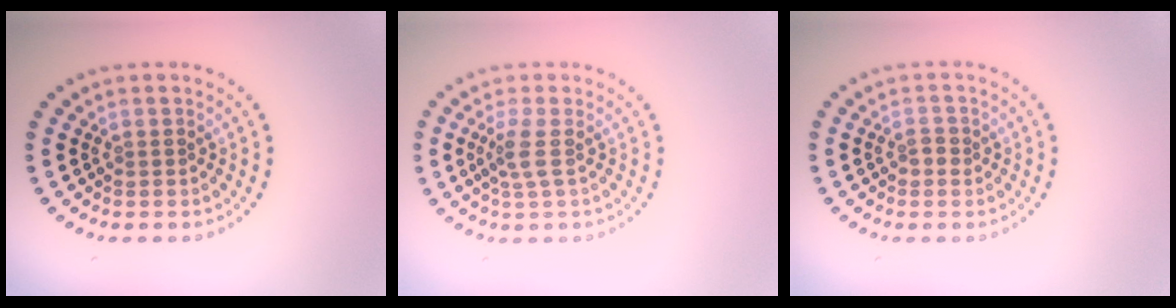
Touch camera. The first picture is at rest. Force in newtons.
{"total": 1.8, "press": 1.3, "slide": 1.1}
{"total": 1.1, "press": 1.1, "slide": 0.2}